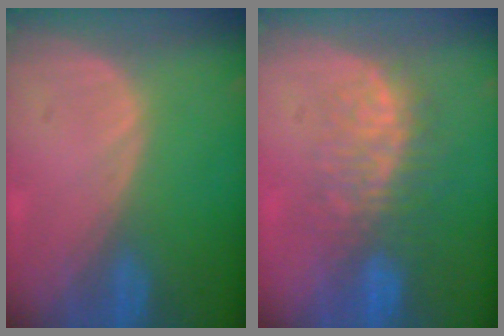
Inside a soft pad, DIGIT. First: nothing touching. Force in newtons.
{"total": 8.1, "press": 7.5, "slide": 2.9}